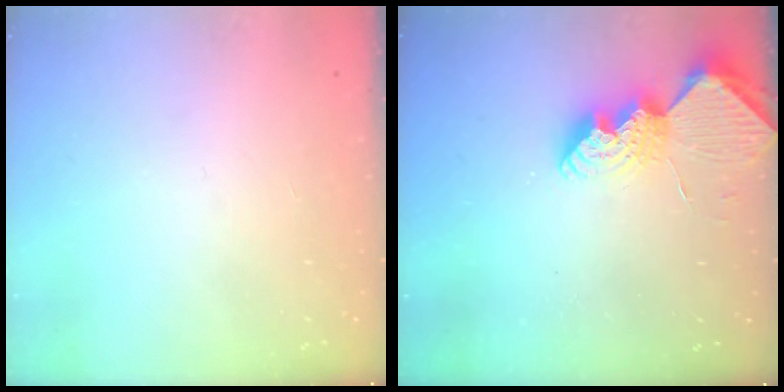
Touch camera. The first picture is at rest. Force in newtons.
{"total": 10.7, "press": 10.7, "slide": 0.5}